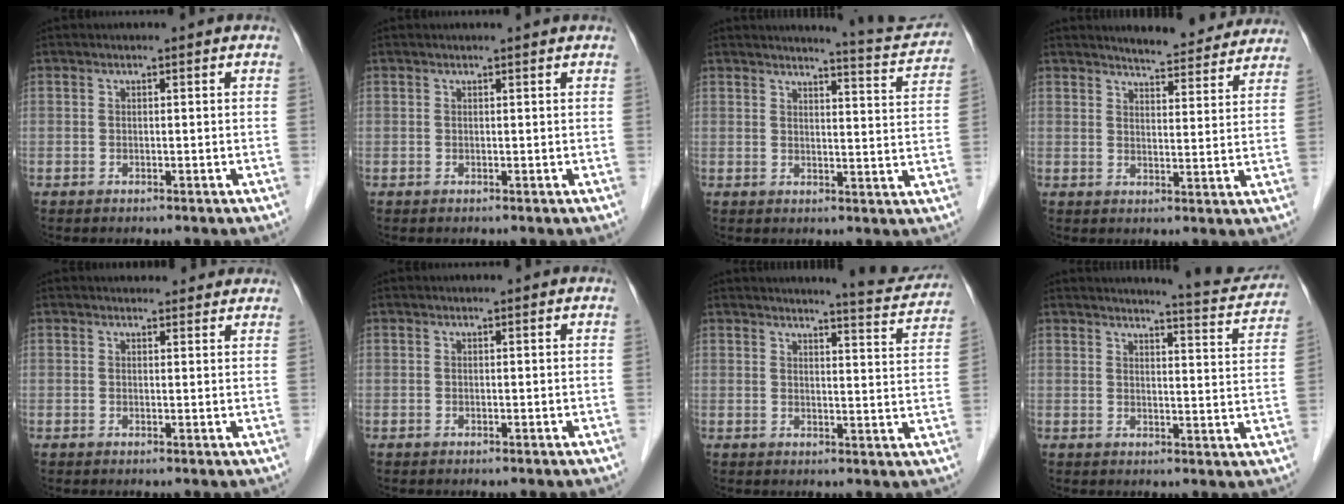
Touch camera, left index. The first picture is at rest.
{"total": 0.9, "force": [0.8, -0.1, 0.2], "torque": [-0.011, -0.001, 0.012]}
{"total": 8.0, "force": [7.9, -0.4, 0.9], "torque": [-0.022, -0.031, 0.088]}
{"total": 11.3, "force": [10.7, 1.9, 2.9], "torque": [-0.026, -0.017, 0.120]}
{"total": 5.0, "force": [4.5, 1.8, 1.1], "torque": [-0.002, 0.009, 0.046]}
{"total": 0.0}
{"total": 8.1, "force": [8.0, 0.1, 1.5], "torque": [-0.021, -0.028, 0.084]}
{"total": 9.3, "force": [9.1, 0.3, 1.9], "torque": [-0.025, -0.026, 0.097]}